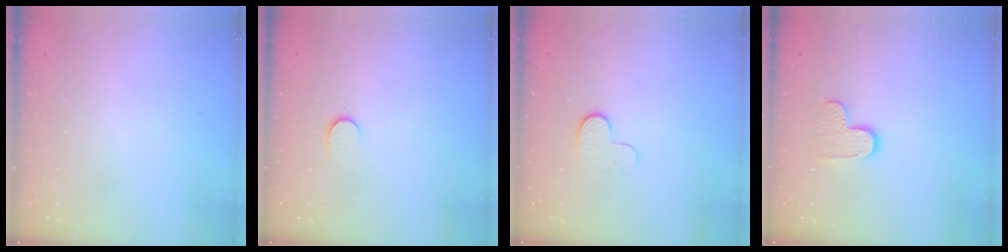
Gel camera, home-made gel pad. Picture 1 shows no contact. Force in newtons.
{"total": 6.3, "press": 6.3, "slide": 0.5}
{"total": 5.4, "press": 5.3, "slide": 1.2}
{"total": 7.0, "press": 7.0, "slide": 0.3}